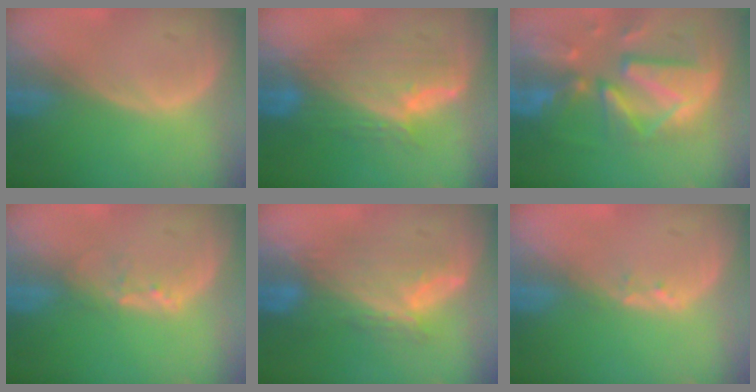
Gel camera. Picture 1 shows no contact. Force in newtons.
{"total": 7.8, "press": 7.8, "slide": 0.2}
{"total": 12.4, "press": 10.8, "slide": 6.1}
{"total": 2.0, "press": 1.9, "slide": 0.4}
{"total": 7.6, "press": 7.3, "slide": 2.2}
{"total": 1.4, "press": 1.3, "slide": 0.7}